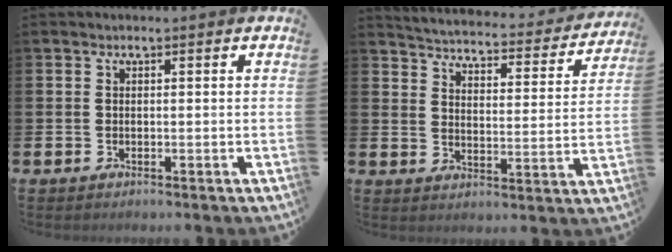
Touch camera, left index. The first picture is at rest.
{"total": 4.3, "force": [4.2, 0.6, 0.7], "torque": [-0.039, -0.039, 0.064]}